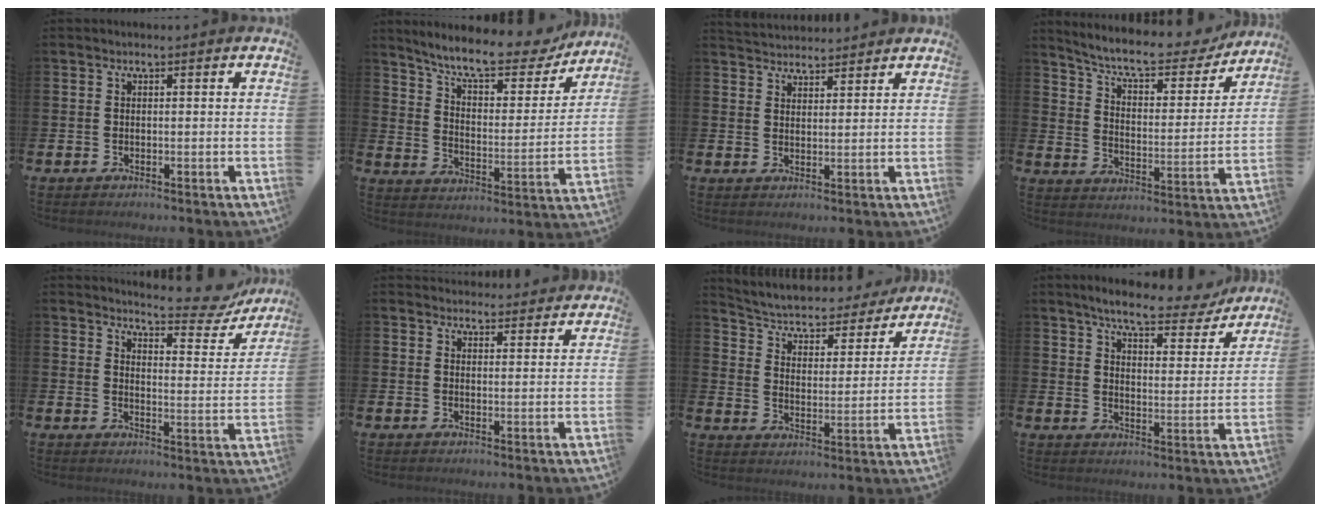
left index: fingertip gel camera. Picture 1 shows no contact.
{"total": 10.5, "force": [9.3, 2.3, 4.2], "torque": [-0.105, -0.061, 0.157]}
{"total": 3.2, "force": [3.1, 0.6, -0.3], "torque": [-0.002, -0.016, 0.057]}
{"total": 8.9, "force": [8.0, 1.9, 3.5], "torque": [-0.096, -0.052, 0.134]}
{"total": 6.3, "force": [6.0, 1.1, 1.5], "torque": [-0.023, -0.045, 0.098]}
{"total": 3.1, "force": [3.0, 0.8, -0.2], "torque": [0.009, -0.018, 0.053]}
{"total": 4.6, "force": [4.2, 1.5, 1.1], "torque": [-0.048, -0.038, 0.063]}
{"total": 7.1, "force": [6.3, 1.5, 2.8], "torque": [-0.064, -0.036, 0.104]}